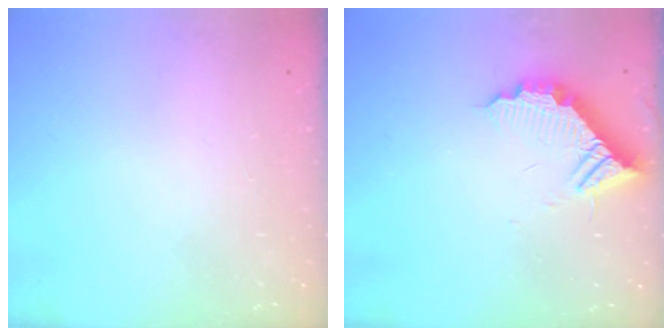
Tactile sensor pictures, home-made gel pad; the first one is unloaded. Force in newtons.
{"total": 11.5, "press": 11.4, "slide": 0.7}